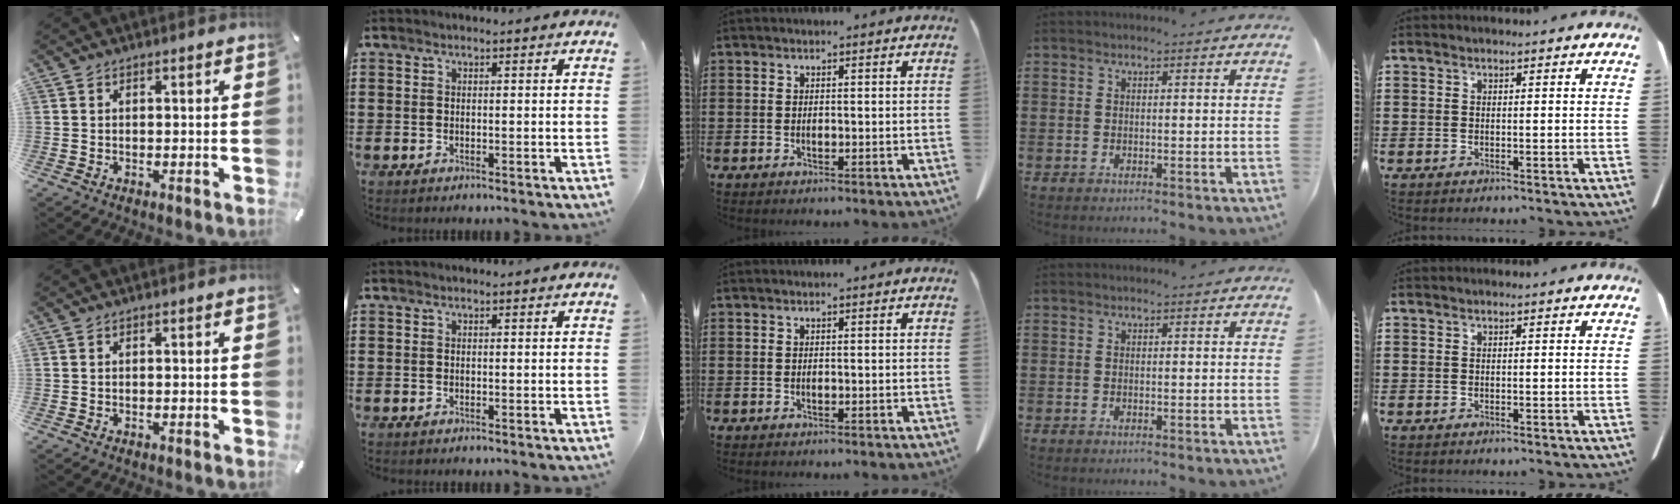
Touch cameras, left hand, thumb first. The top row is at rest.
{}